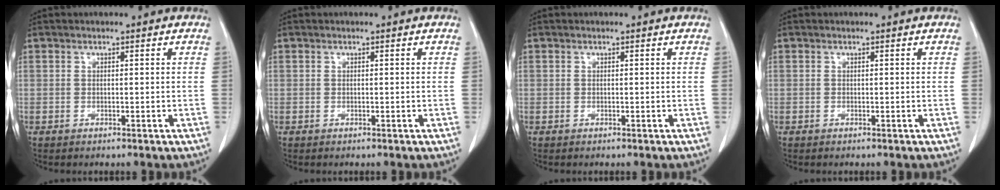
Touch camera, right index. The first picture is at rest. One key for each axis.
{"total": 0.0}
{"total": 0.0}
{"total": 0.0}